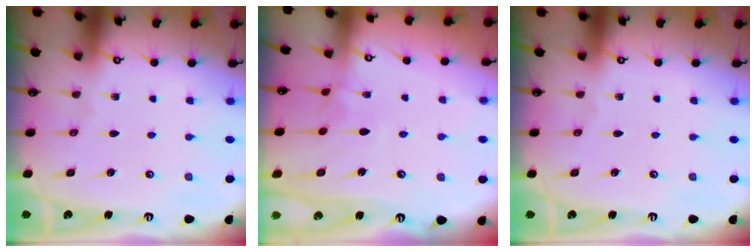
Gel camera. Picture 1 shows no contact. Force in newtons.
{"total": 1.4, "press": 1.3, "slide": 0.5}
{"total": 0.0}